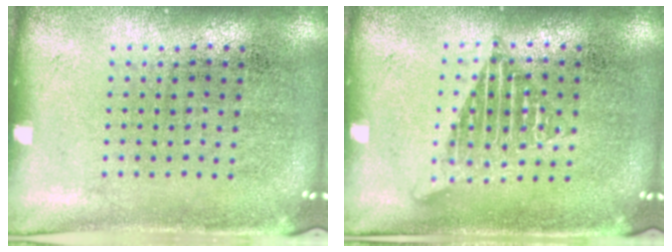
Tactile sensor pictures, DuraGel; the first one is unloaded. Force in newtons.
{"total": 1.3, "press": 1.3, "slide": 0.1}